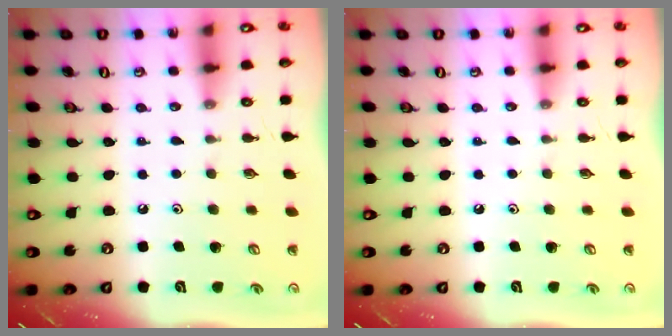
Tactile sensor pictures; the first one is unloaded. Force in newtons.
{"total": 0.0}